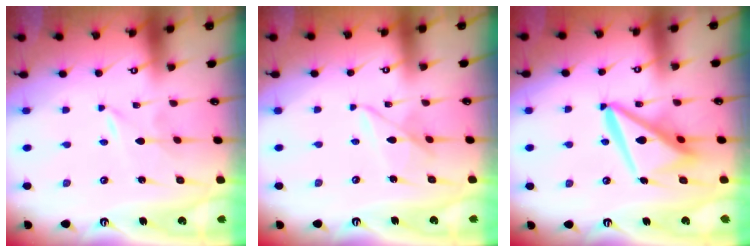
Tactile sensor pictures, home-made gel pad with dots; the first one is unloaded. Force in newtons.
{"total": 6.0, "press": 5.9, "slide": 0.4}
{"total": 14.4, "press": 14.3, "slide": 1.8}